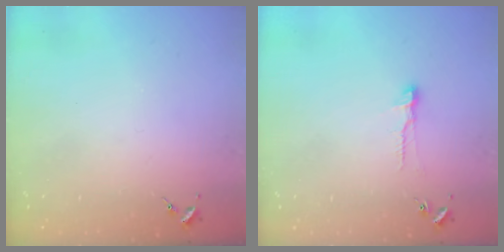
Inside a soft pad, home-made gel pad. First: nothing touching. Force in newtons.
{"total": 7.2, "press": 7.1, "slide": 0.6}